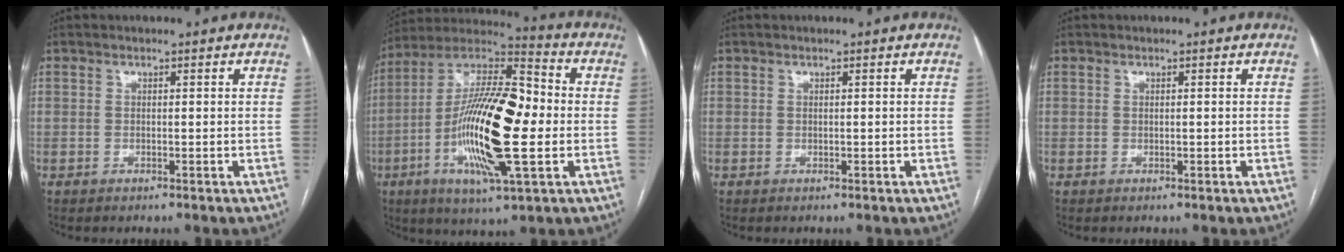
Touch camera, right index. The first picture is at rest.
{"total": 21.2, "force": [-2.7, 4.4, 20.5], "torque": [-0.396, 0.007, -0.050]}
{"total": 0.0}
{"total": 0.0}